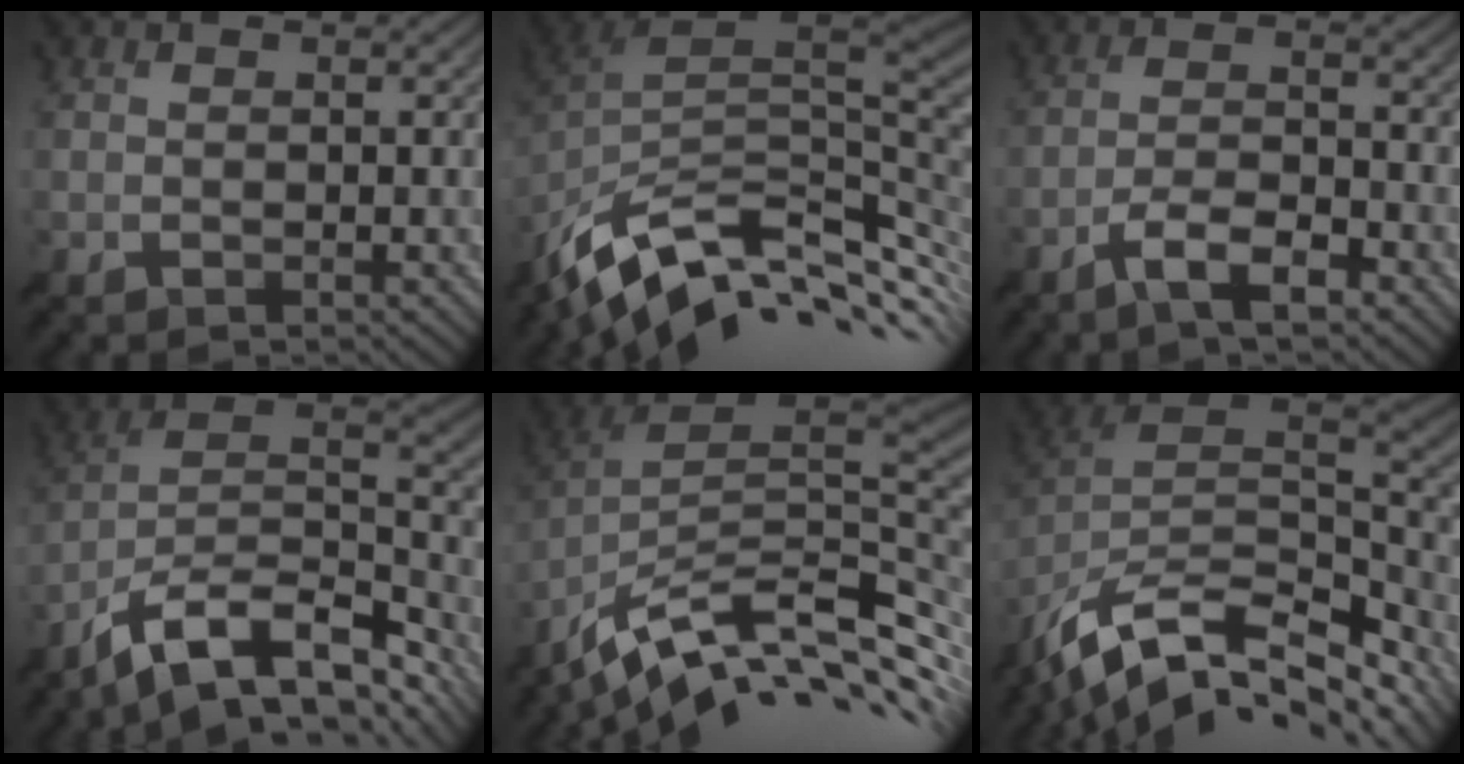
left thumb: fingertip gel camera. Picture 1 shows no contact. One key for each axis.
{"total": 12.7, "fx": -5.4, "fy": 6.0, "fz": 9.8, "tx": -0.219, "ty": -0.016, "tz": -0.083}
{"total": 5.9, "fx": -4.1, "fy": 1.5, "fz": 4.0, "tx": -0.076, "ty": 0.005, "tz": -0.078}
{"total": 15.3, "fx": -10.3, "fy": 6.0, "fz": 9.7, "tx": -0.210, "ty": -0.006, "tz": -0.168}
{"total": 12.4, "fx": -6.4, "fy": 4.5, "fz": 9.5, "tx": -0.206, "ty": 0.003, "tz": -0.107}
{"total": 15.0, "fx": -8.7, "fy": 7.7, "fz": 9.6, "tx": -0.229, "ty": -0.020, "tz": -0.140}